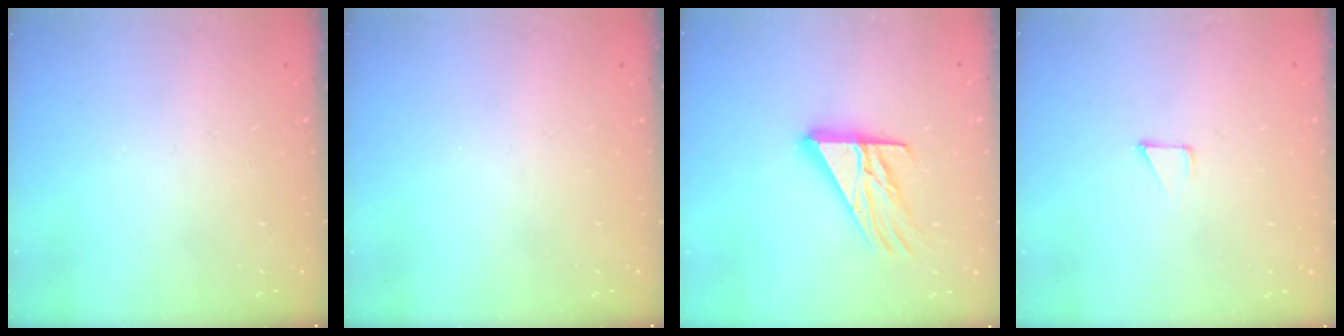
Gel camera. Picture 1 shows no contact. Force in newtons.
{"total": 0.0}
{"total": 14.6, "press": 14.5, "slide": 1.4}
{"total": 3.4, "press": 3.4, "slide": 0.3}